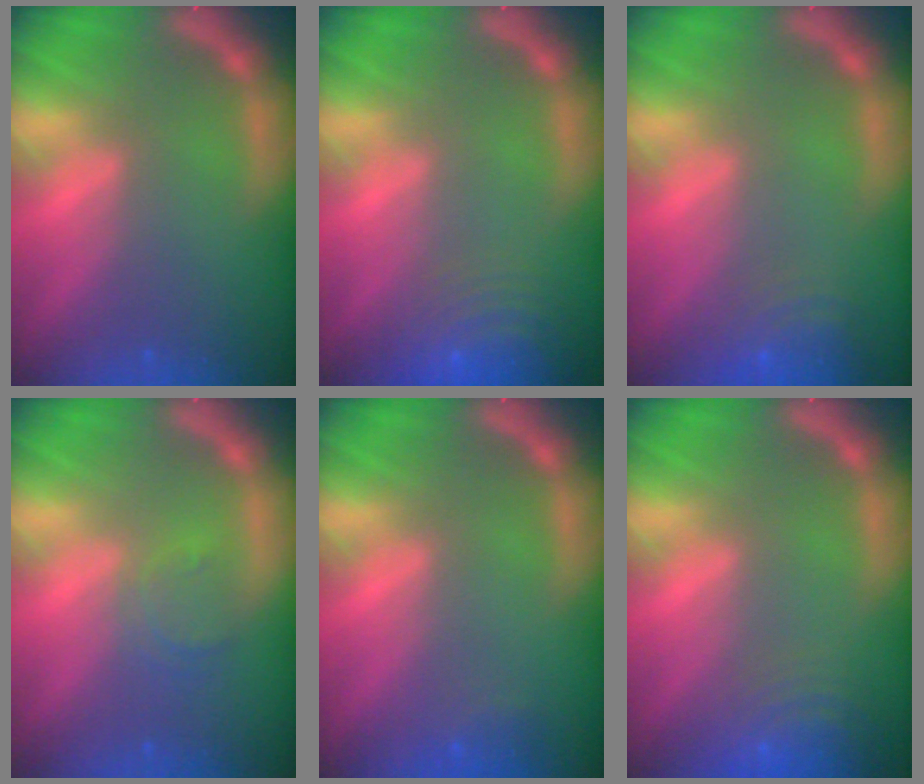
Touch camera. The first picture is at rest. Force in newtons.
{"total": 10.0}
{"total": 5.6}
{"total": 2.4}
{"total": 1.4}
{"total": 8.0}